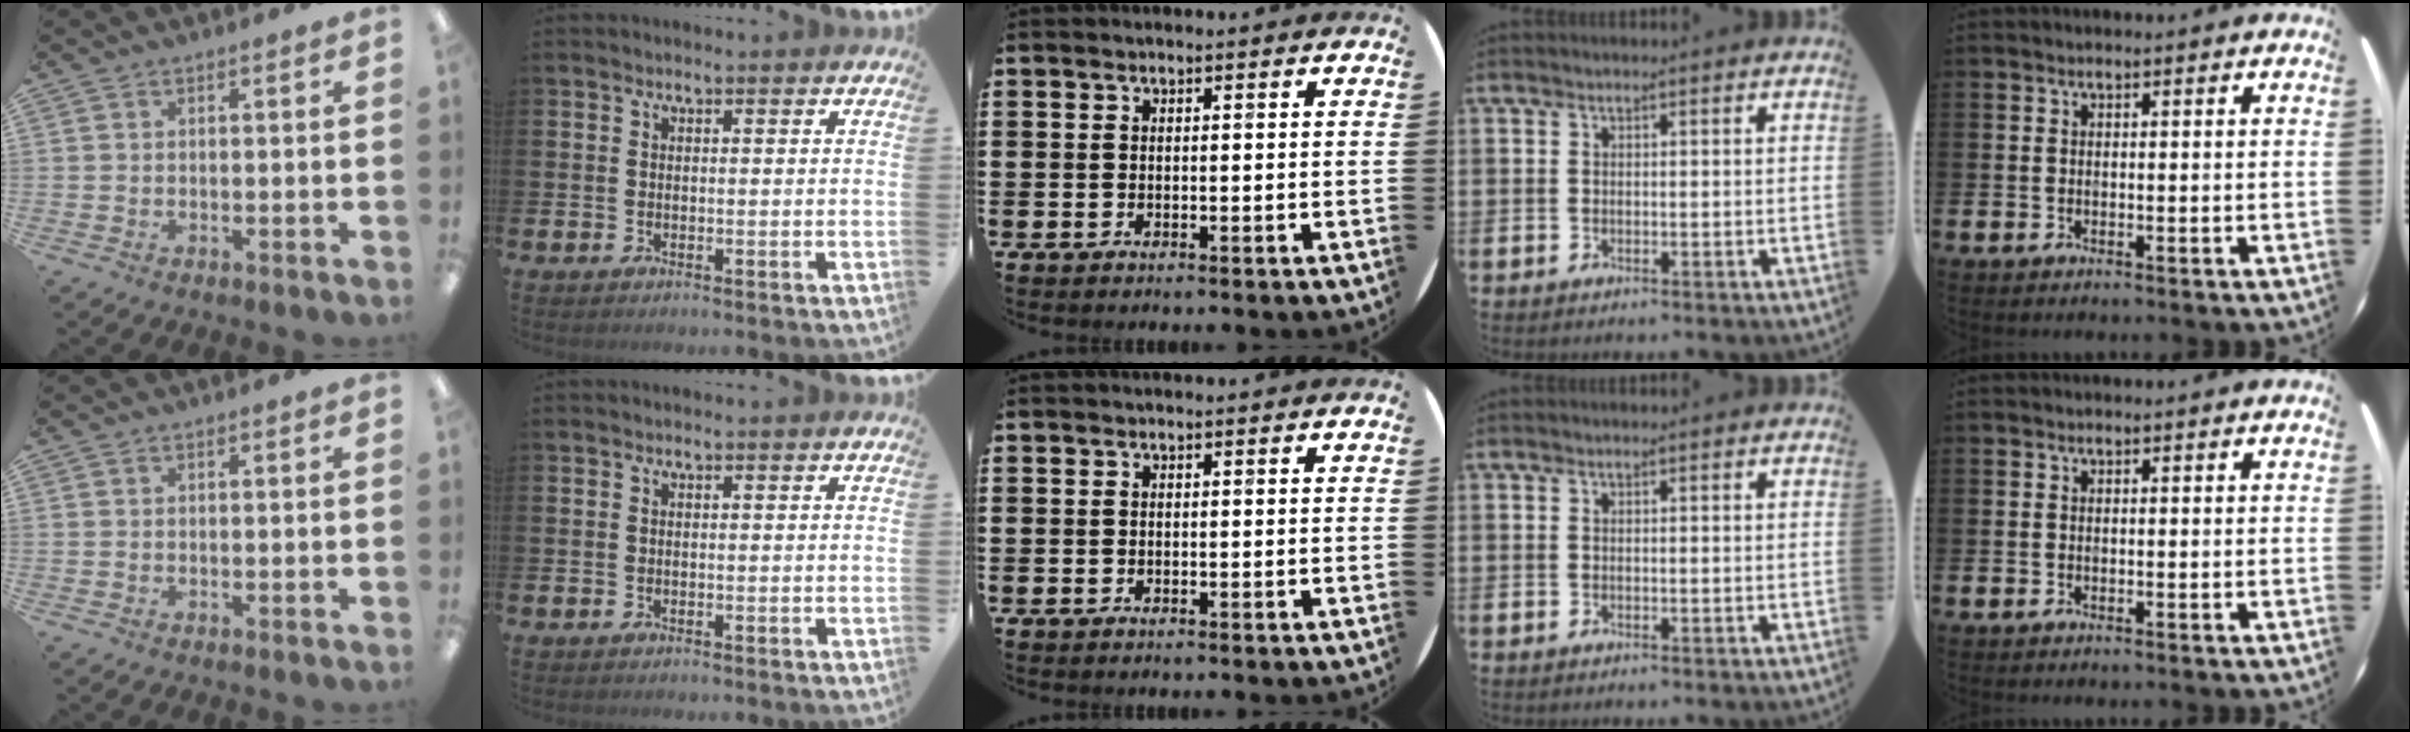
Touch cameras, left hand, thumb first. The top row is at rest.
{}